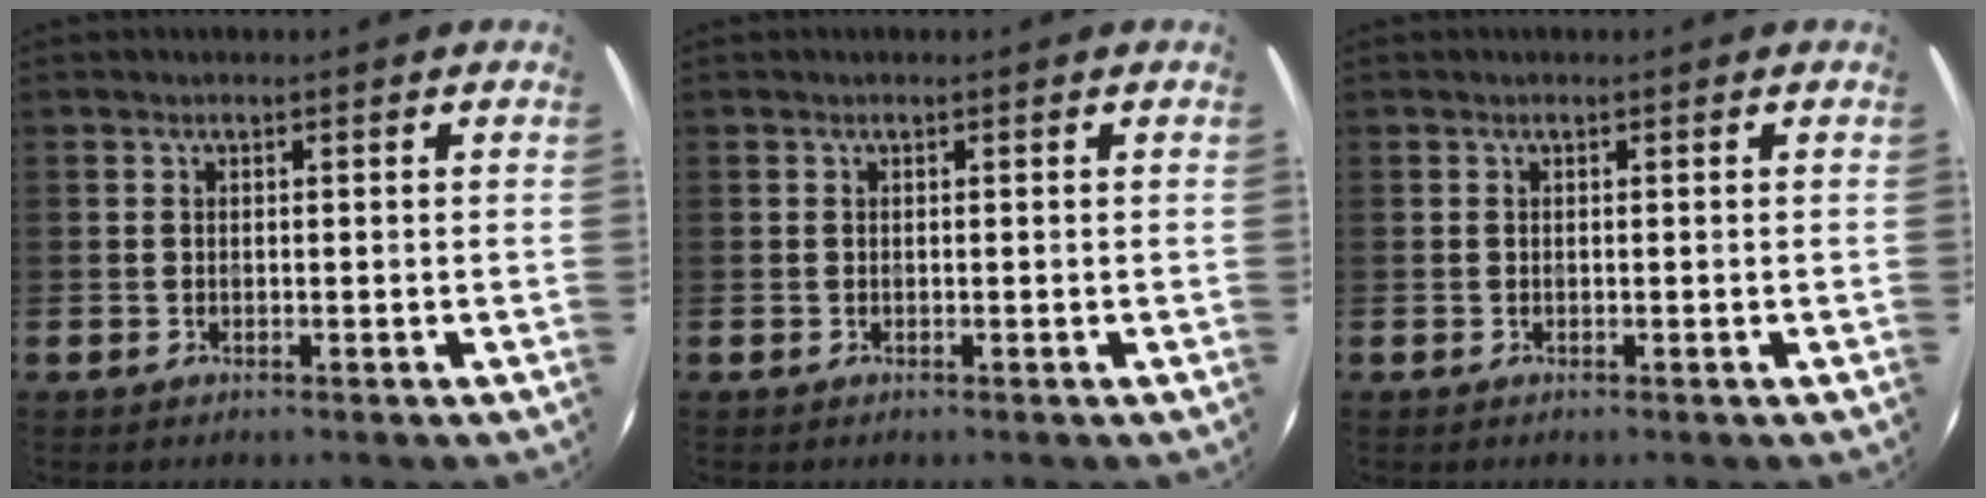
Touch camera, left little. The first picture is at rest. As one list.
[{"total": 0.0}, {"total": 0.0}]